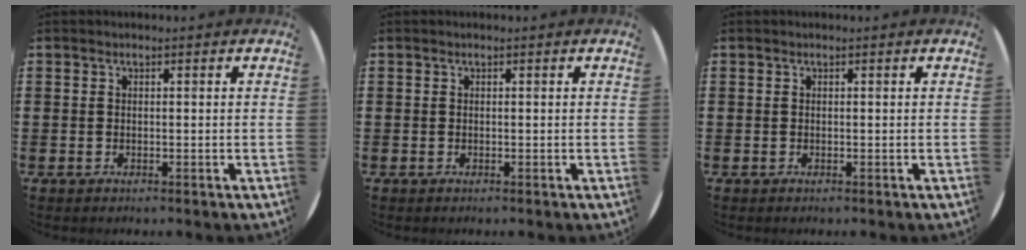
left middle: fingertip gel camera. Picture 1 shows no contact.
{"total": 0.0}
{"total": 0.0}